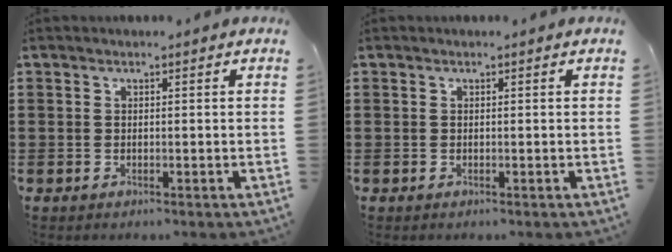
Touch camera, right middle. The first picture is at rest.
{"total": 0.0}